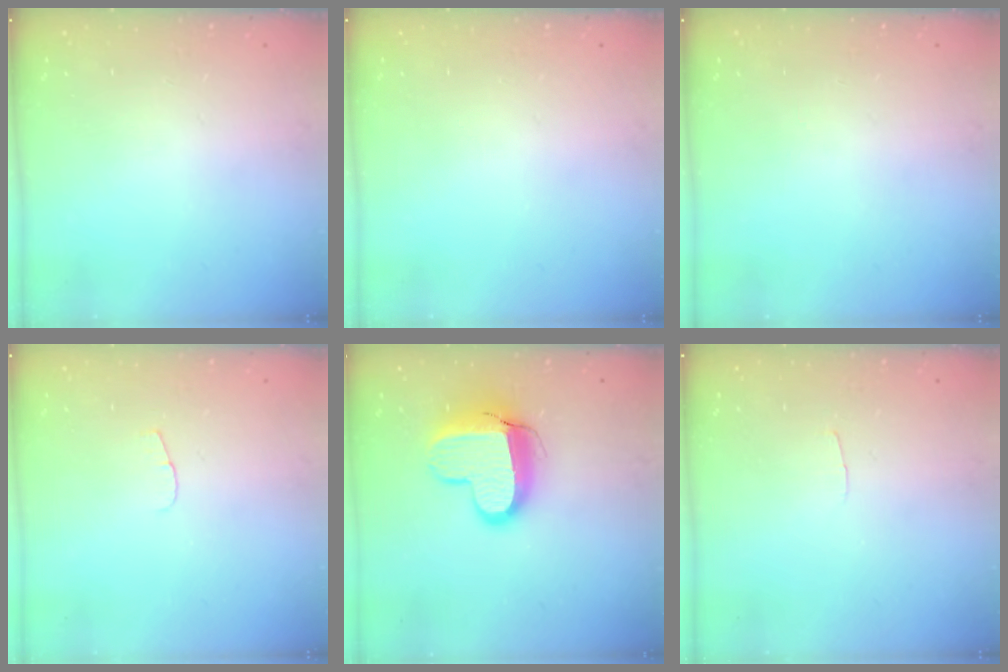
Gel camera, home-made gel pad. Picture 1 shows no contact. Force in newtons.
{"total": 0.0}
{"total": 0.0}
{"total": 4.1, "press": 4.1, "slide": 0.4}
{"total": 13.3, "press": 13.3, "slide": 0.9}
{"total": 2.0, "press": 2.0, "slide": 0.2}